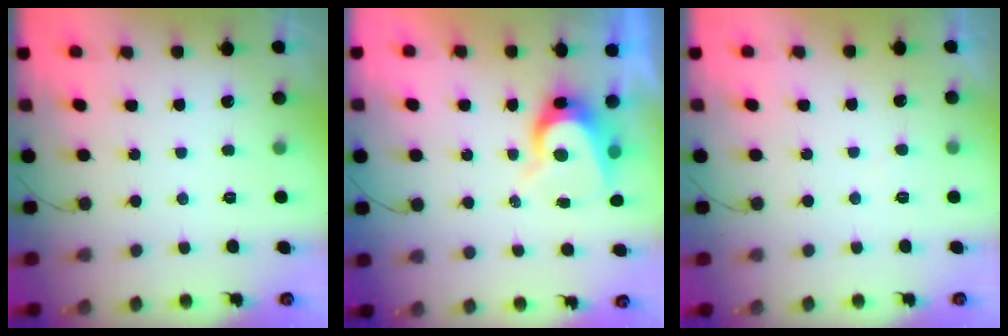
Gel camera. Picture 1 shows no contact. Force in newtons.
{"total": 8.2, "press": 8.2, "slide": 0.8}
{"total": 4.0, "press": 4.0, "slide": 0.2}